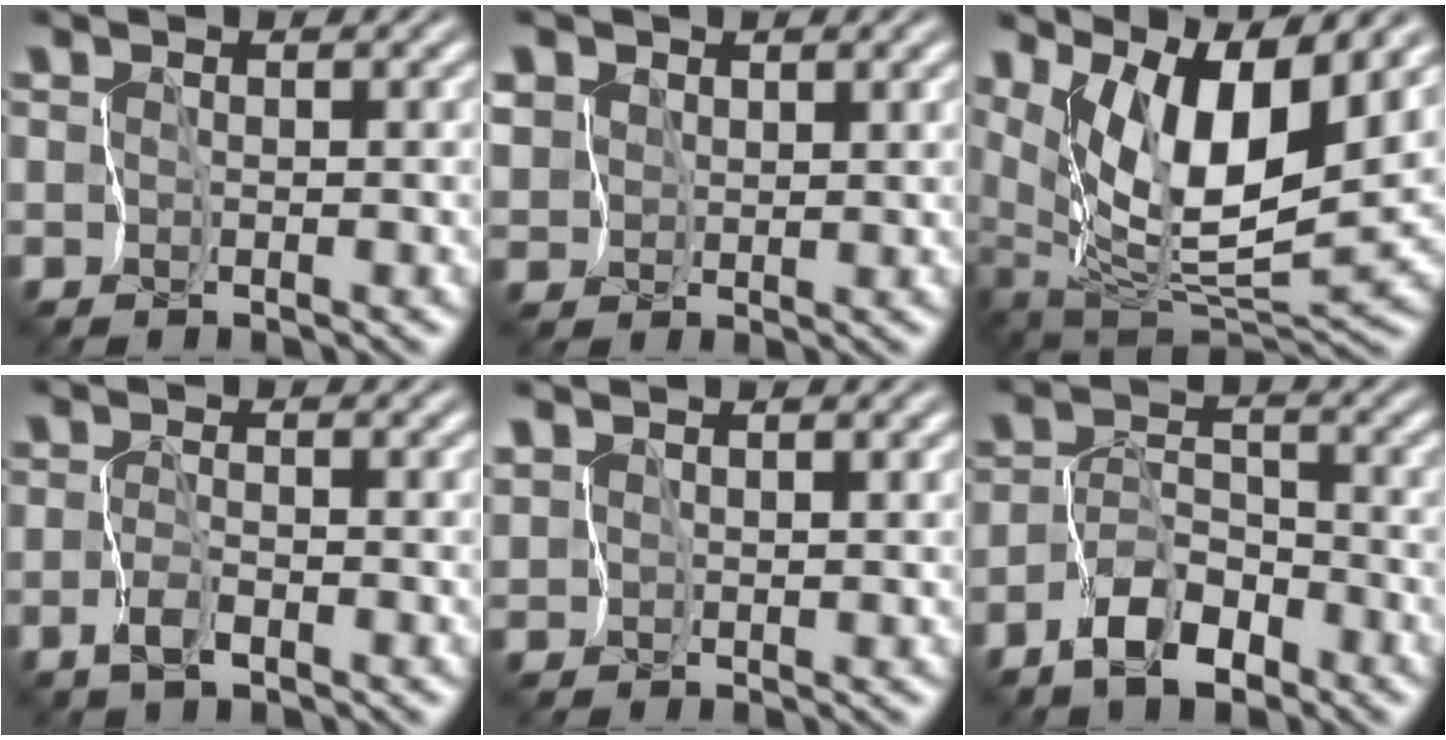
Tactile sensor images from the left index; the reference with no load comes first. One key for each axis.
{"total": 5.3, "fx": 3.1, "fy": 3.7, "fz": 2.1, "tx": -0.059, "ty": 0.025, "tz": 0.047}
{"total": 10.2, "fx": 5.5, "fy": 2.6, "fz": 8.2, "tx": -0.153, "ty": -0.003, "tz": 0.107}
{"total": 1.2, "fx": -0.5, "fy": 0.4, "fz": 1.0, "tx": -0.023, "ty": 0.005, "tz": -0.010}
{"total": 1.4, "fx": 1.4, "fy": 0.1, "fz": 0.2, "tx": -0.009, "ty": 0.006, "tz": 0.033}
{"total": 3.9, "fx": -2.6, "fy": 1.8, "fz": 2.3, "tx": -0.041, "ty": 0.008, "tz": -0.051}